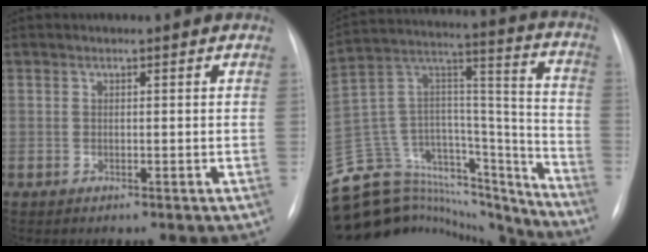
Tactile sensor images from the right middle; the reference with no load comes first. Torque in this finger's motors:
{"motor_torque": [0.83, -1.31, 0.32, -0.04]}